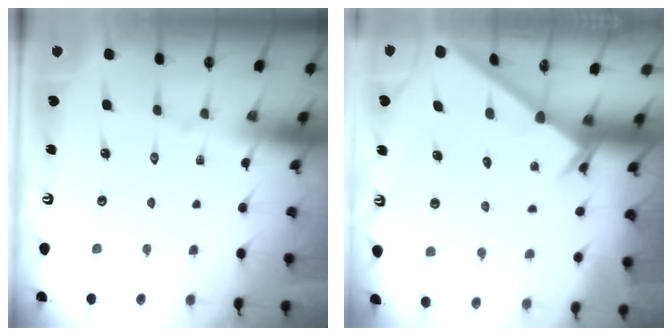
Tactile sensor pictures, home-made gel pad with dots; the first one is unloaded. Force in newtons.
{"total": 2.2, "press": 2.2, "slide": 0.2}